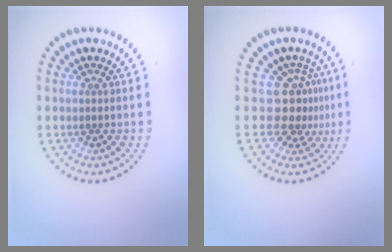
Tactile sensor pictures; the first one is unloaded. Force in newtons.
{"total": 3.3, "press": 2.4, "slide": 2.3}